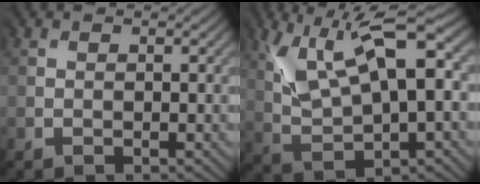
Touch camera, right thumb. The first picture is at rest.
{"total": 11.9, "force": [4.5, 4.7, 10.0], "torque": [-0.204, 0.013, 0.088]}